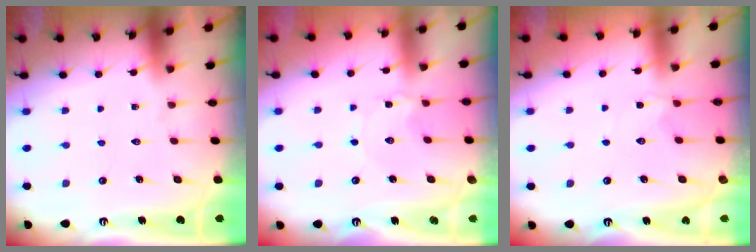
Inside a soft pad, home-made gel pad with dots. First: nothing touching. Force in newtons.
{"total": 0.6, "press": 0.6, "slide": 0.1}
{"total": 1.6, "press": 1.6, "slide": 0.4}